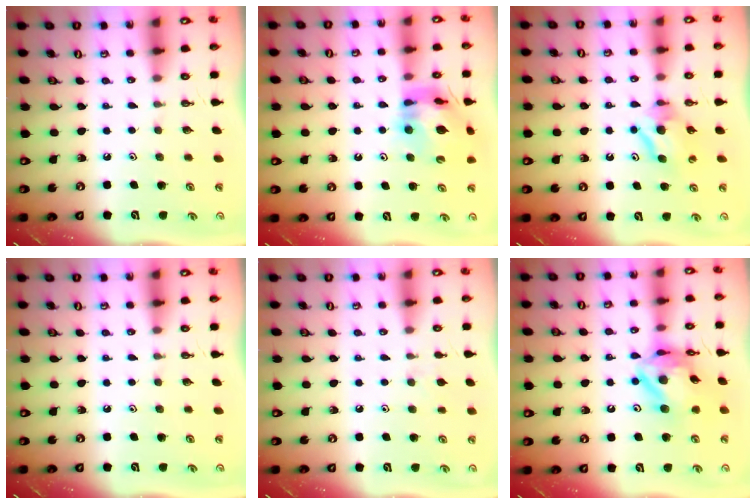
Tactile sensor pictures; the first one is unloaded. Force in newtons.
{"total": 14.0, "press": 13.9, "slide": 1.8}
{"total": 8.4, "press": 8.3, "slide": 0.5}
{"total": 0.0}
{"total": 3.8, "press": 3.7, "slide": 0.7}
{"total": 14.0, "press": 14.0, "slide": 1.5}